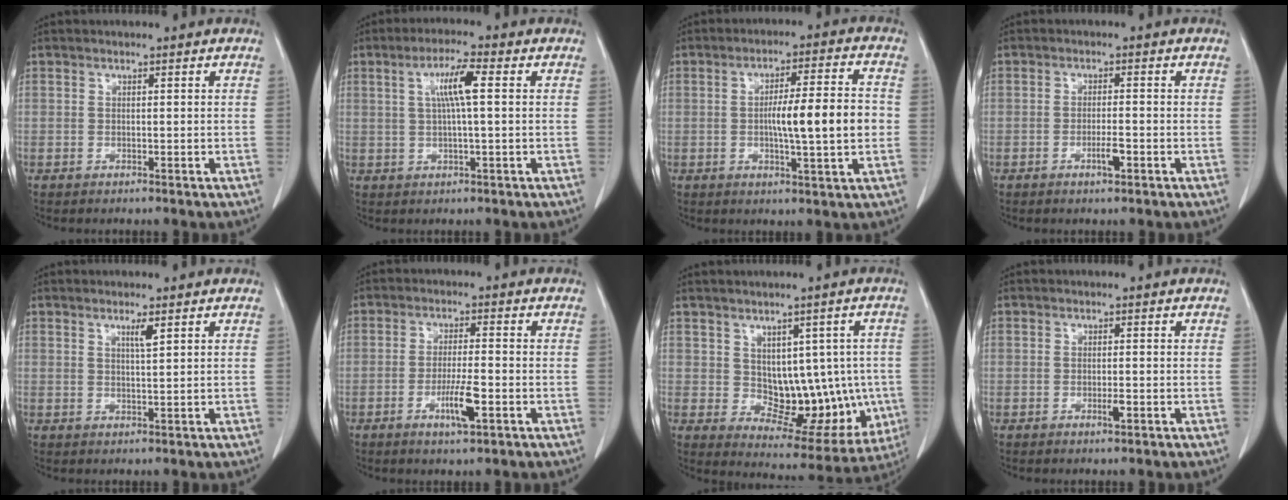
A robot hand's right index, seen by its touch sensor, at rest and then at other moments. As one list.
[{"total": 5.7, "force": [1.3, 0.2, 5.6], "torque": [-0.104, 0.008, 0.023]}, {"total": 10.3, "force": [-0.8, 0.7, 10.3], "torque": [-0.162, 0.009, -0.016]}, {"total": 2.5, "force": [-1.1, 0.4, 2.2], "torque": [-0.034, 0.001, -0.016]}, {"total": 2.0, "force": [1.1, -0.1, 1.6], "torque": [-0.031, -0.005, 0.019]}, {"total": 5.4, "force": [-2.1, 0.6, 4.9], "torque": [-0.089, -0.004, -0.036]}, {"total": 12.2, "force": [0.0, 7.2, 9.9], "torque": [-0.104, 0.014, 0.030]}, {"total": 1.2, "force": [-0.5, 0.2, 1.1], "torque": [-0.018, 0.000, -0.005]}]